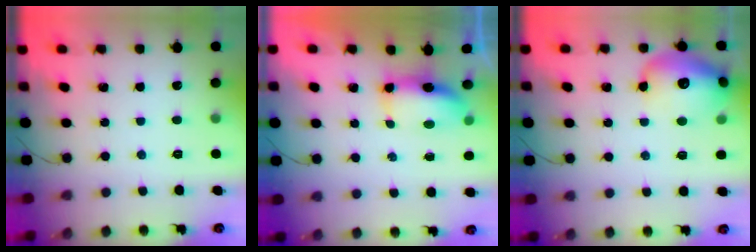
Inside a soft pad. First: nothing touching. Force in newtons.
{"total": 7.1, "press": 7.1, "slide": 0.9}
{"total": 18.1, "press": 17.9, "slide": 2.0}